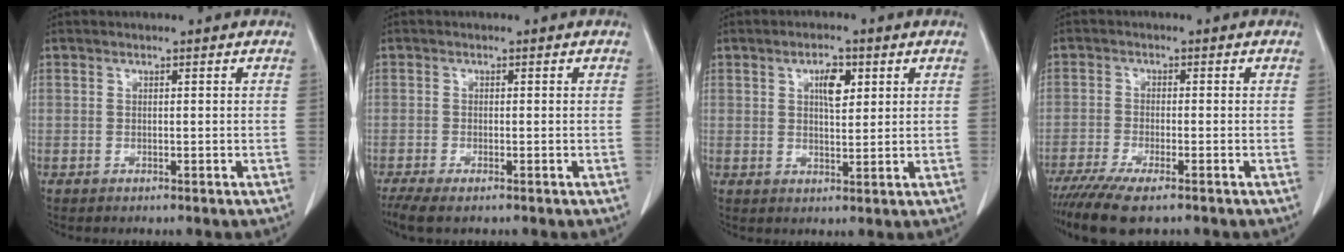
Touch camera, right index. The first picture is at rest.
{"total": 4.4, "force": [-3.1, 1.1, 2.9], "torque": [-0.053, -0.011, -0.051]}
{"total": 4.2, "force": [1.7, 1.7, 3.5], "torque": [-0.058, 0.002, 0.027]}
{"total": 7.8, "force": [-5.8, 1.1, 5.1], "torque": [-0.086, -0.019, -0.095]}